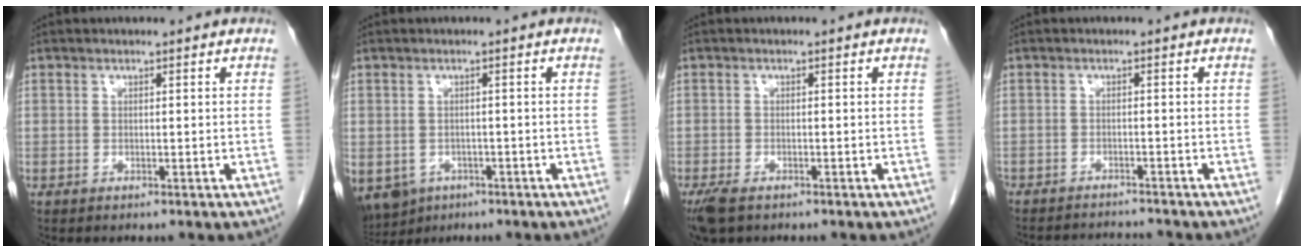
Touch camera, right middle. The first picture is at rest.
{"total": 10.0, "force": [-5.6, 7.4, 3.7], "torque": [-0.100, -0.011, -0.075]}
{"total": 4.0, "force": [-2.8, 1.8, 2.3], "torque": [-0.050, -0.011, -0.047]}
{"total": 6.2, "force": [-6.1, 0.3, 0.9], "torque": [-0.008, -0.004, -0.090]}